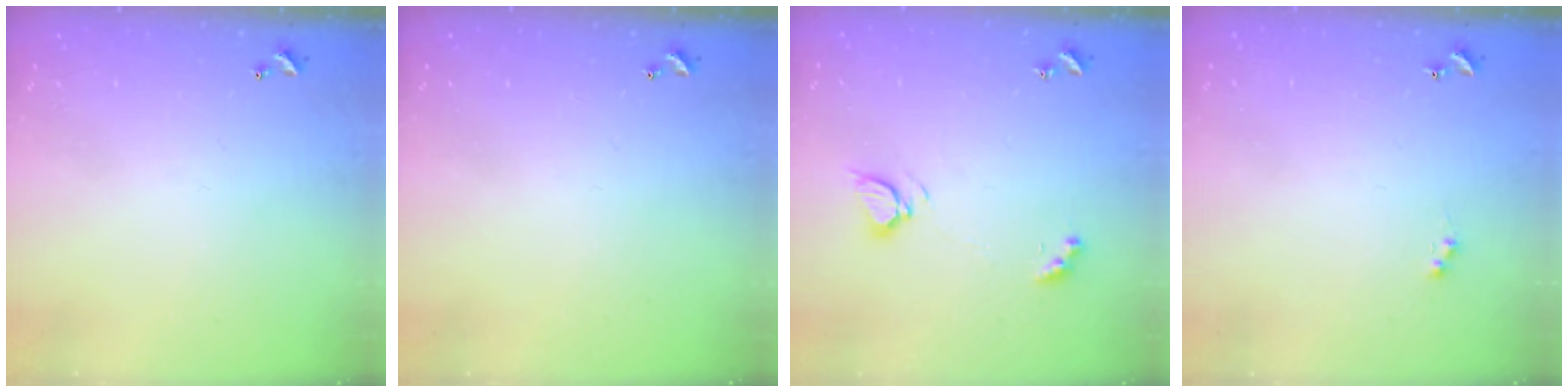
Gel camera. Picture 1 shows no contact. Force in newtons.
{"total": 0.0}
{"total": 4.3, "press": 4.2, "slide": 0.4}
{"total": 1.0, "press": 0.9, "slide": 0.4}